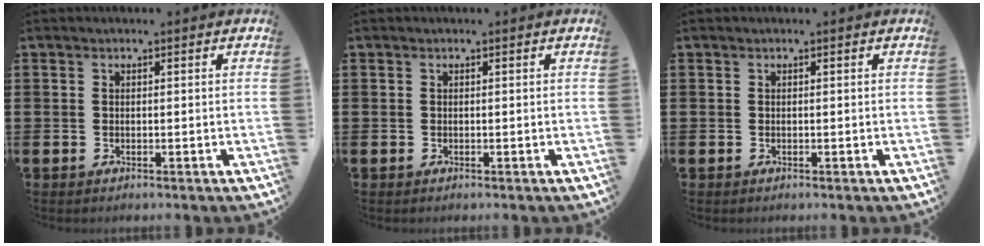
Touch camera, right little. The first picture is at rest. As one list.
[{"total": 0.0}, {"total": 0.0}]